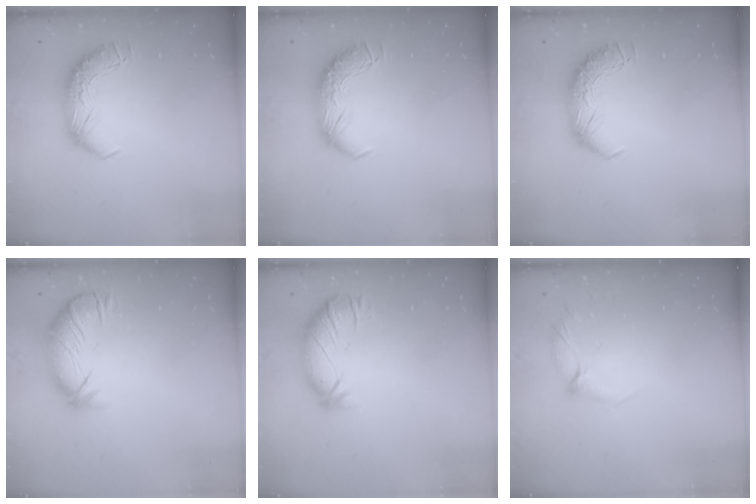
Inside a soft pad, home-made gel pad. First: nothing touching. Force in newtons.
{"total": 0.0}
{"total": 0.0}
{"total": 3.1, "press": 2.5, "slide": 1.8}
{"total": 2.8, "press": 2.3, "slide": 1.6}
{"total": 6.4, "press": 6.3, "slide": 1.0}